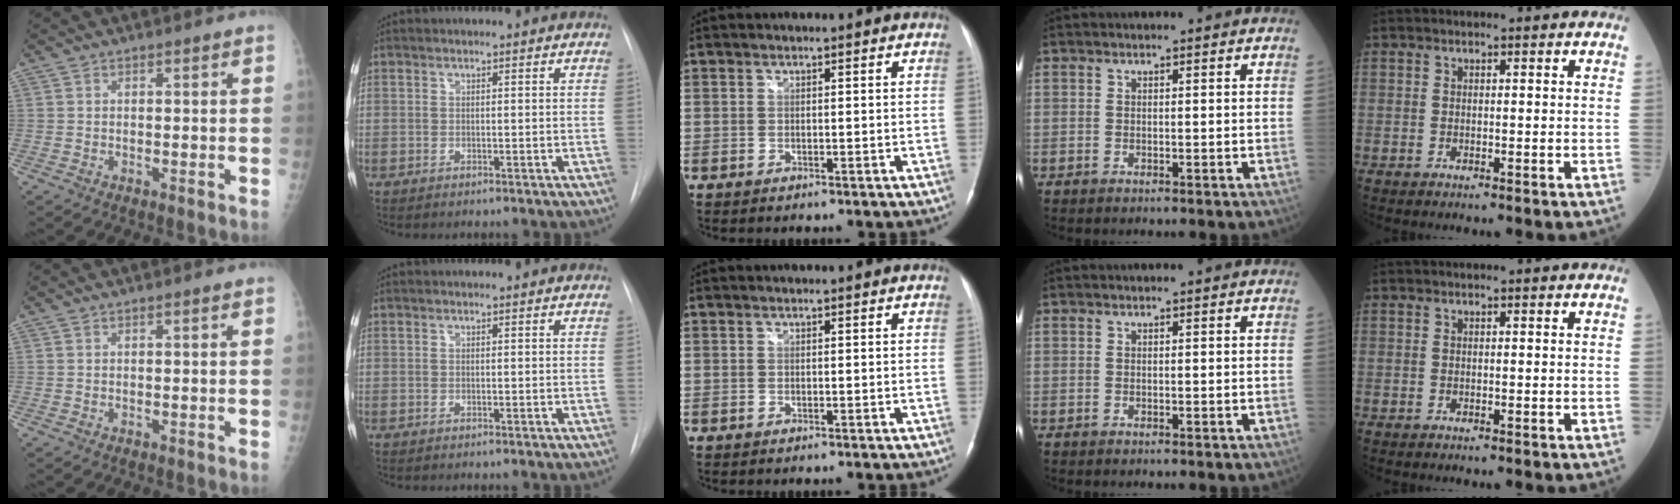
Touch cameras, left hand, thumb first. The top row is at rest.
{}